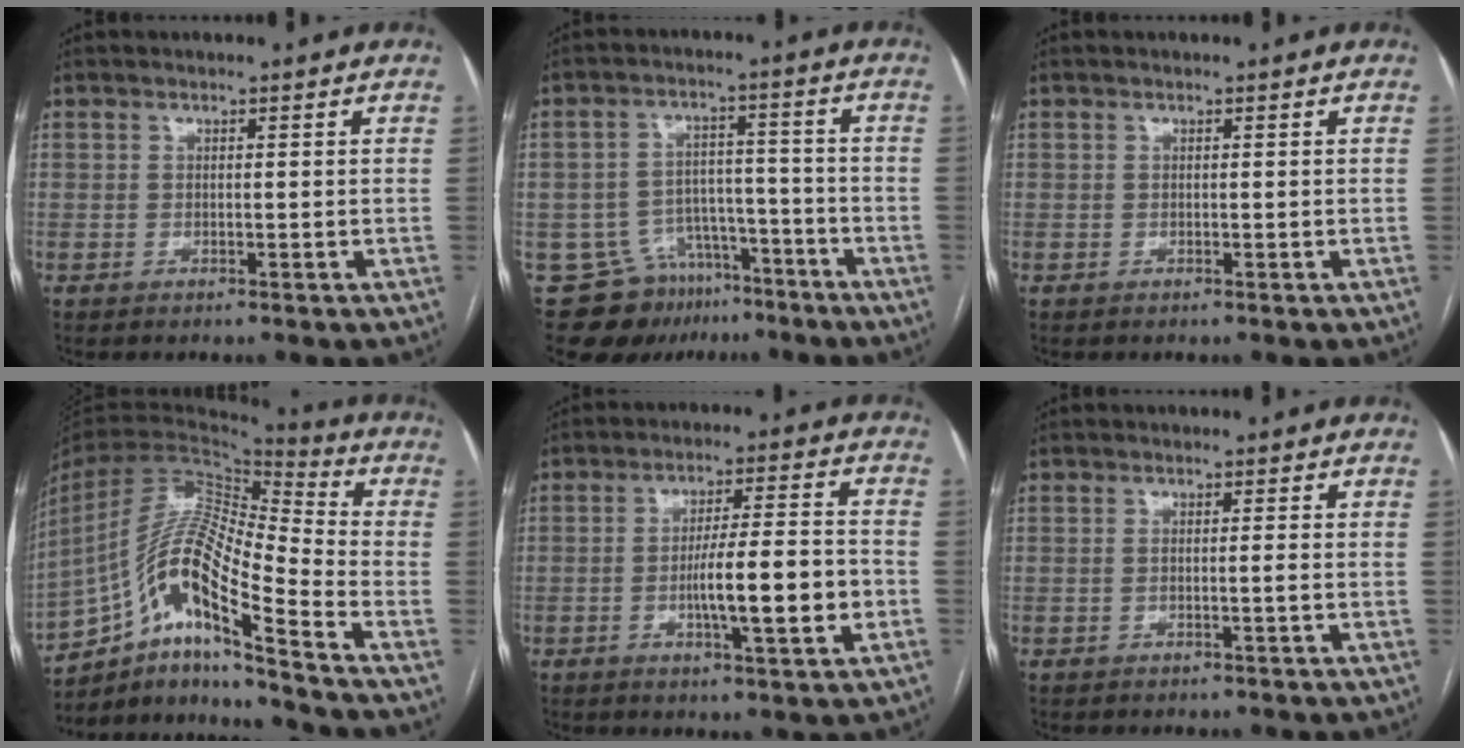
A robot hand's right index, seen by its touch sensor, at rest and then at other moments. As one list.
[{"total": 10.4, "force": [-7.2, 7.3, 1.9], "torque": [-0.026, 0.043, -0.106]}, {"total": 0.0}, {"total": 16.5, "force": [-9.6, 1.4, 13.3], "torque": [-0.260, 0.007, -0.172]}, {"total": 10.8, "force": [-2.6, 1.0, 10.4], "torque": [-0.168, 0.006, -0.041]}, {"total": 1.0, "force": [-0.3, -0.2, 0.9], "torque": [-0.016, 0.000, -0.004]}]